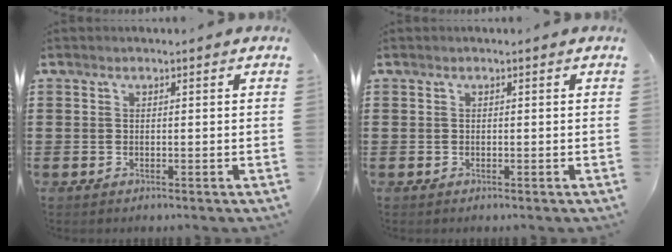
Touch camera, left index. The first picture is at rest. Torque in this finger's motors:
{"motor_torque": [0.05, 0.01, 0.03, 0.01]}